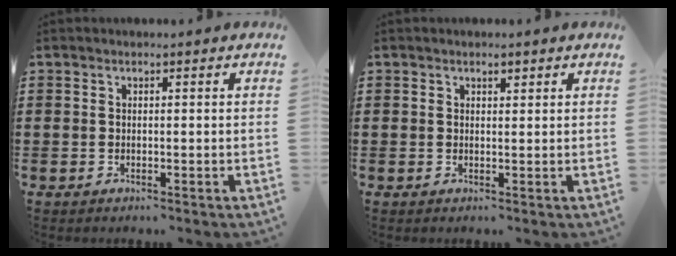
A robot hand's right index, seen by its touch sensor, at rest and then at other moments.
{"total": 1.1, "force": [0.7, 0.7, 0.5], "torque": [-0.004, -0.001, 0.011]}